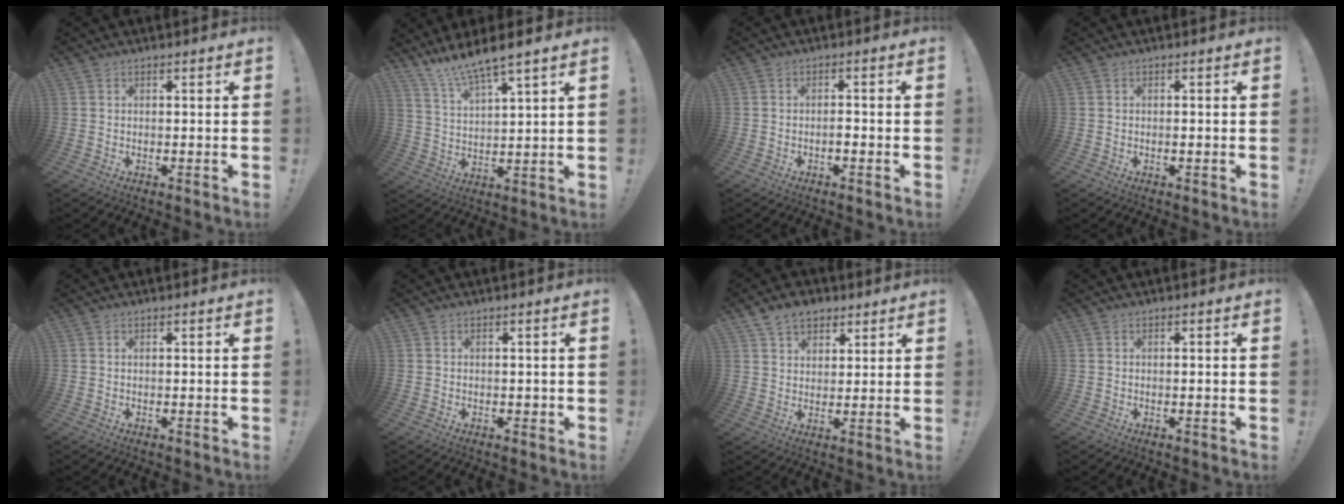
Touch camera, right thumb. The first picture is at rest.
{"total": 8.7, "force": [7.8, -0.1, 3.8], "torque": [-0.082, -0.050, 0.137]}
{"total": 1.9, "force": [-1.1, 0.4, 1.5], "torque": [-0.024, 0.001, -0.019]}
{"total": 0.9, "force": [-0.3, 0.0, 0.8], "torque": [-0.007, -0.005, -0.008]}
{"total": 0.0}
{"total": 0.8, "force": [-0.2, 0.6, 0.5], "torque": [-0.006, 0.003, -0.003]}
{"total": 8.0, "force": [5.3, 5.3, 2.9], "torque": [-0.046, -0.020, 0.102]}
{"total": 0.8, "force": [-0.2, -0.3, 0.7], "torque": [-0.013, -0.002, -0.004]}